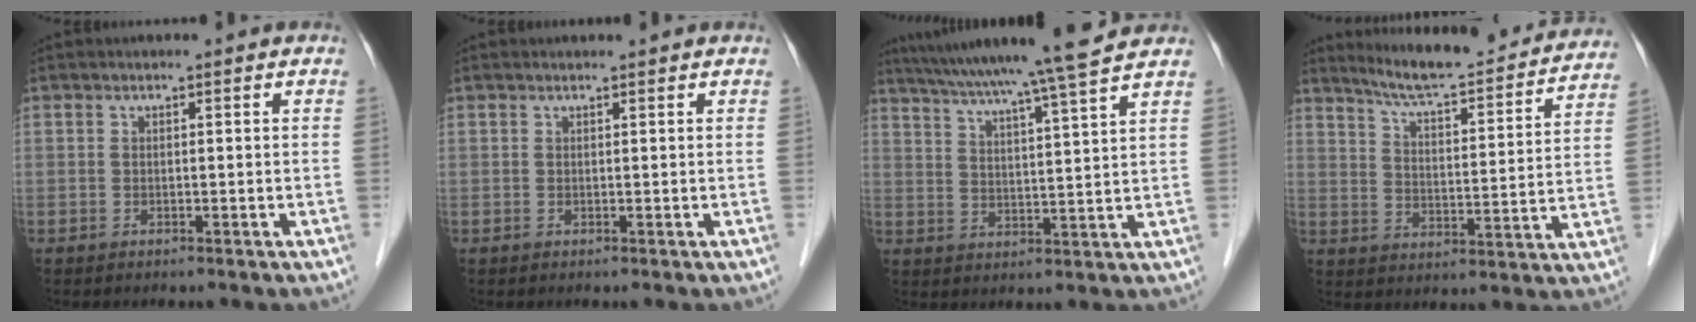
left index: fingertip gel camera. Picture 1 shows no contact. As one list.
[{"total": 0.9, "force": [0.8, 0.0, 0.2], "torque": [-0.008, 0.006, 0.013]}, {"total": 16.7, "force": [14.4, -1.5, 8.2], "torque": [-0.144, -0.002, 0.208]}, {"total": 19.3, "force": [17.9, 1.7, 7.0], "torque": [-0.104, -0.028, 0.239]}]